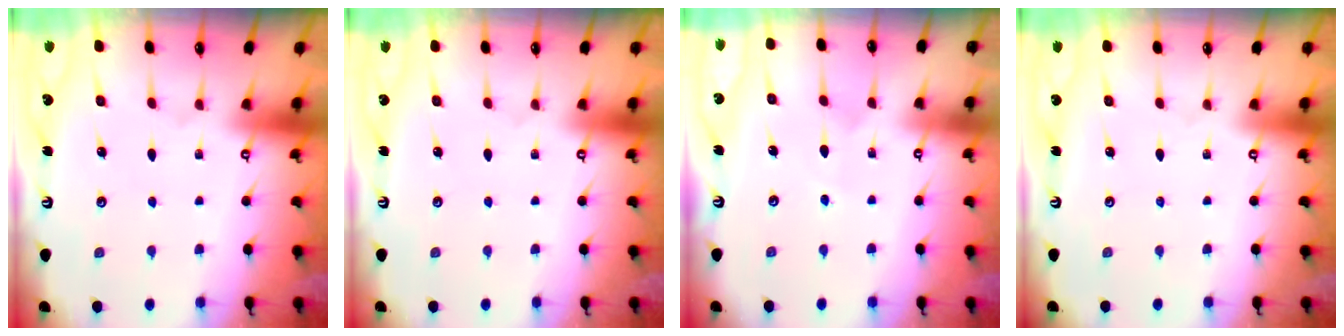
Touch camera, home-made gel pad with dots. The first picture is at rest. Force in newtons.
{"total": 0.0}
{"total": 4.3, "press": 4.2, "slide": 0.7}
{"total": 0.0}